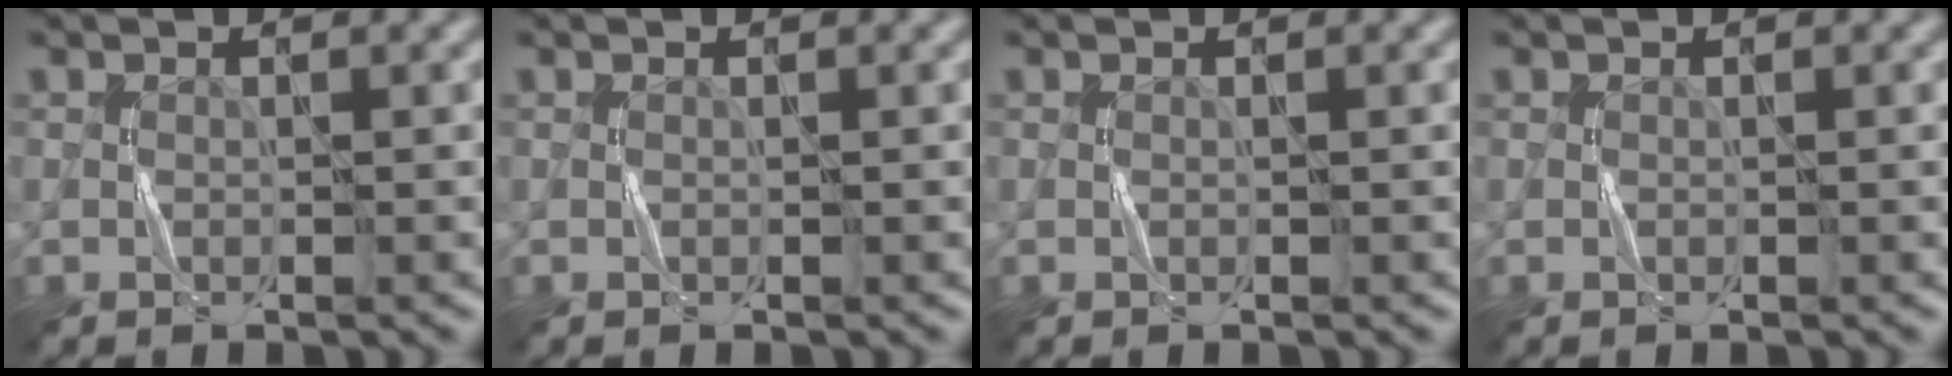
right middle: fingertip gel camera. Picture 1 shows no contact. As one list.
[{"total": 0.0}, {"total": 0.0}, {"total": 0.0}]